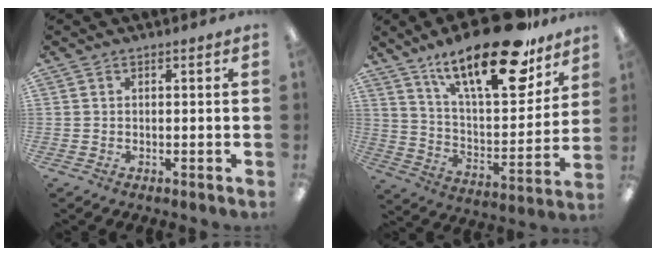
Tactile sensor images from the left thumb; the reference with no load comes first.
{"total": 25.5, "force": [17.9, 8.3, 16.2], "torque": [-0.249, -0.108, 0.294]}